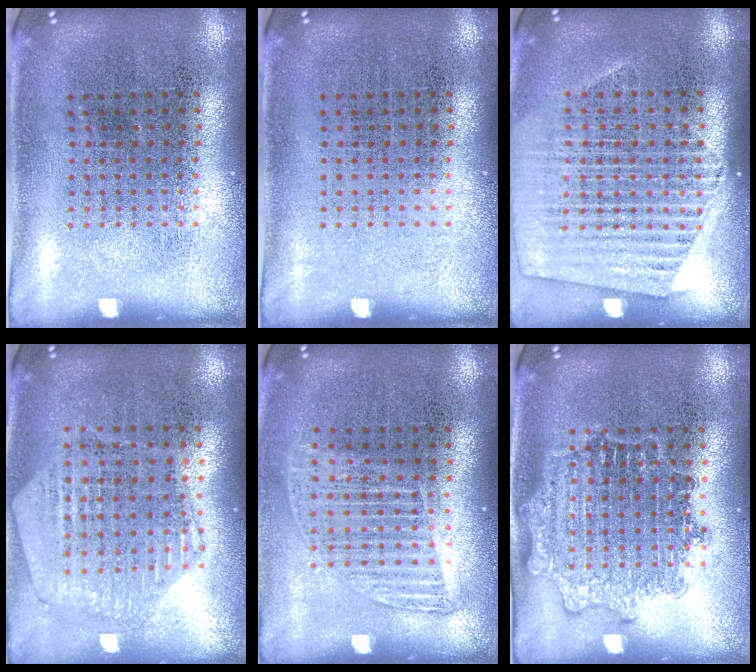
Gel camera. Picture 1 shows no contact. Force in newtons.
{"total": 0.0}
{"total": 1.5, "press": 1.4, "slide": 0.5}
{"total": 1.1, "press": 1.1, "slide": 0.2}
{"total": 1.3, "press": 1.1, "slide": 0.6}
{"total": 1.5, "press": 1.5, "slide": 0.2}